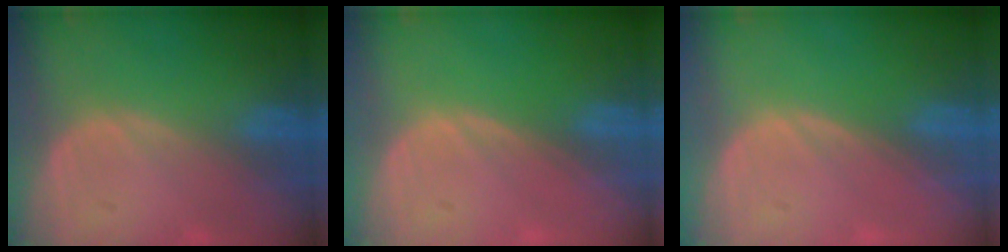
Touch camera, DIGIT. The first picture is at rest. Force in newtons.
{"total": 0.0}
{"total": 0.0}